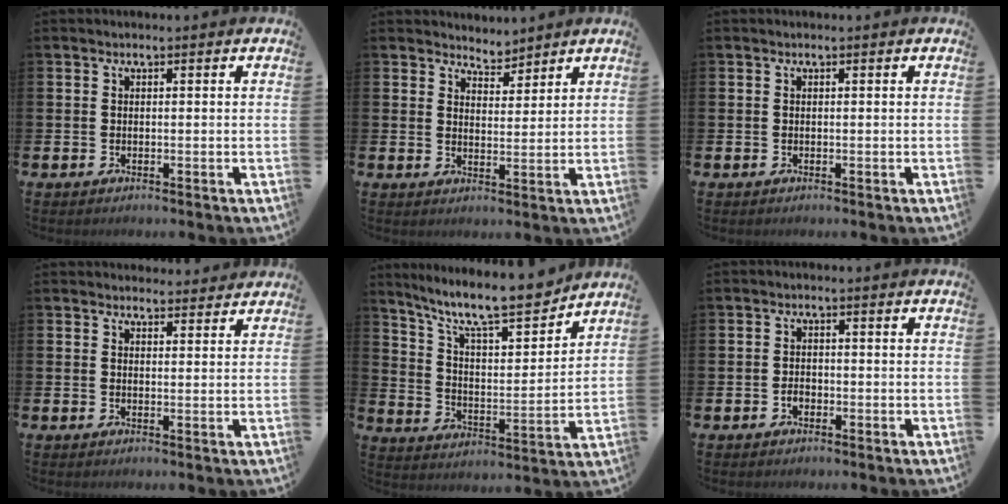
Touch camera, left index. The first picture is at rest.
{"total": 3.9, "force": [3.8, 0.9, -0.5], "torque": [0.011, -0.026, 0.066]}
{"total": 0.0}
{"total": 2.4, "force": [2.4, 0.4, -0.1], "torque": [0.008, -0.015, 0.041]}
{"total": 11.7, "force": [10.1, 2.4, 5.3], "torque": [-0.129, -0.065, 0.173]}
{"total": 1.5, "force": [-0.7, 1.1, 0.8], "torque": [-0.016, 0.002, -0.015]}